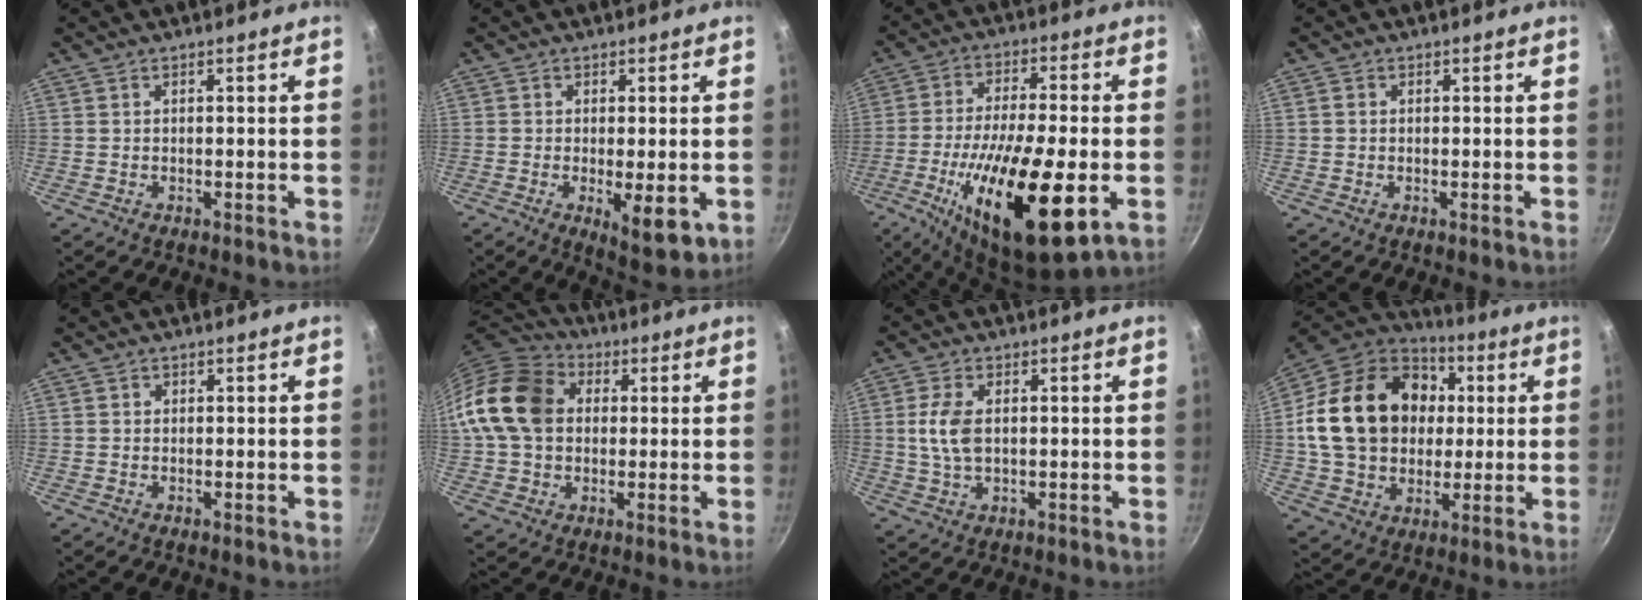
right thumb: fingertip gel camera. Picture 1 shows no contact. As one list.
[{"total": 7.4, "force": [-1.4, 2.6, 6.7], "torque": [-0.093, -0.012, -0.012]}, {"total": 22.5, "force": [-6.9, 7.0, 20.2], "torque": [-0.353, 0.007, -0.119]}, {"total": 0.9, "force": [0.1, 0.9, 0.2], "torque": [-0.002, 0.005, 0.000]}, {"total": 0.7, "force": [0.2, 0.6, -0.1], "torque": [0.007, 0.004, 0.002]}, {"total": 15.4, "force": [2.3, 12.2, 9.2], "torque": [-0.153, 0.028, 0.026]}, {"total": 6.4, "force": [0.6, 3.8, 5.1], "torque": [-0.104, 0.004, 0.012]}, {"total": 25.0, "force": [3.2, 19.5, 15.4], "torque": [-0.247, 0.027, 0.057]}]